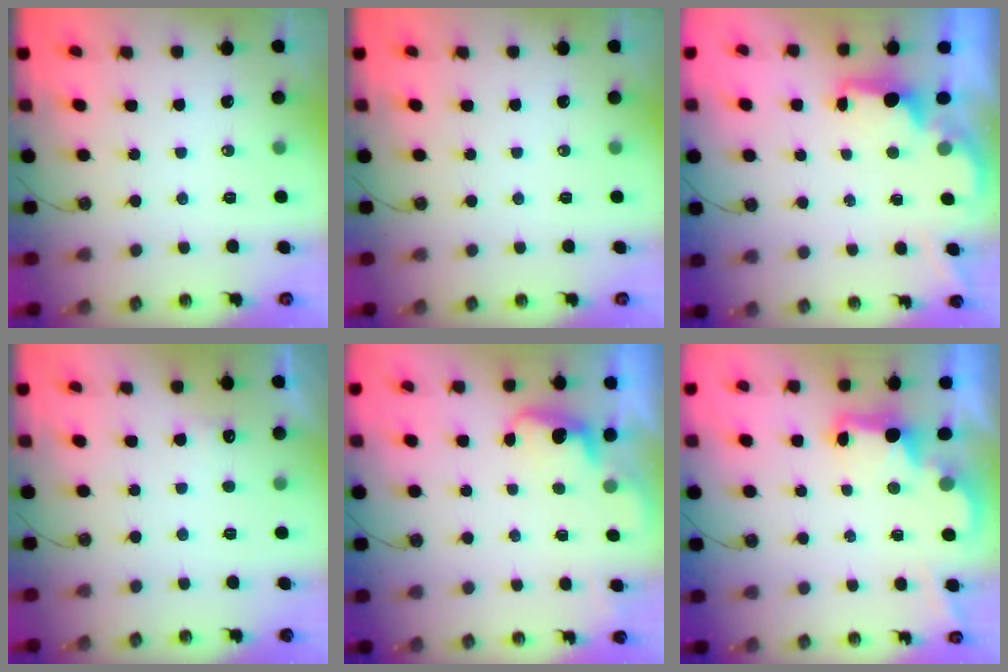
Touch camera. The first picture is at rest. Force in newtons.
{"total": 0.0}
{"total": 1.7, "press": 1.5, "slide": 0.8}
{"total": 5.2, "press": 5.0, "slide": 1.3}
{"total": 1.4, "press": 1.2, "slide": 0.8}
{"total": 2.7, "press": 2.6, "slide": 0.5}